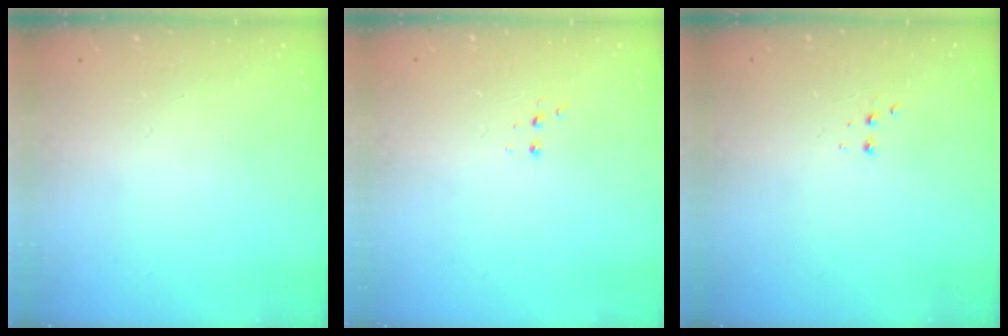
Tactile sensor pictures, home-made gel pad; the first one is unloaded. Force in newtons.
{"total": 3.0, "press": 2.9, "slide": 0.7}
{"total": 2.5, "press": 2.4, "slide": 0.8}